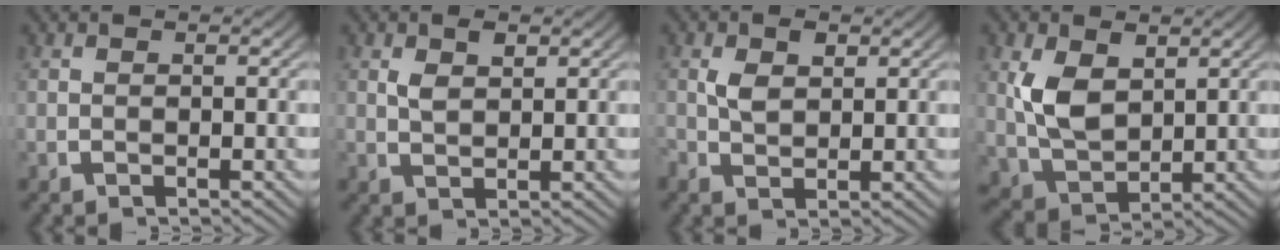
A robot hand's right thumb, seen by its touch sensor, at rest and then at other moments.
{"total": 1.7, "force": [1.1, 0.7, 1.1], "torque": [-0.019, -0.001, 0.027]}
{"total": 2.2, "force": [0.8, 1.4, 1.5], "torque": [-0.032, -0.006, 0.019]}
{"total": 6.4, "force": [0.9, 4.6, 4.4], "torque": [-0.109, -0.029, 0.033]}